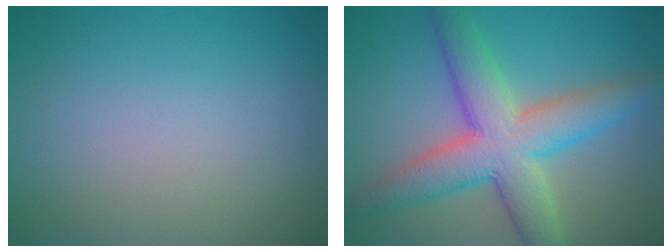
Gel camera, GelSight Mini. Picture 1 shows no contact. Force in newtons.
{"total": 8.3, "press": 8.3, "slide": 0.4}